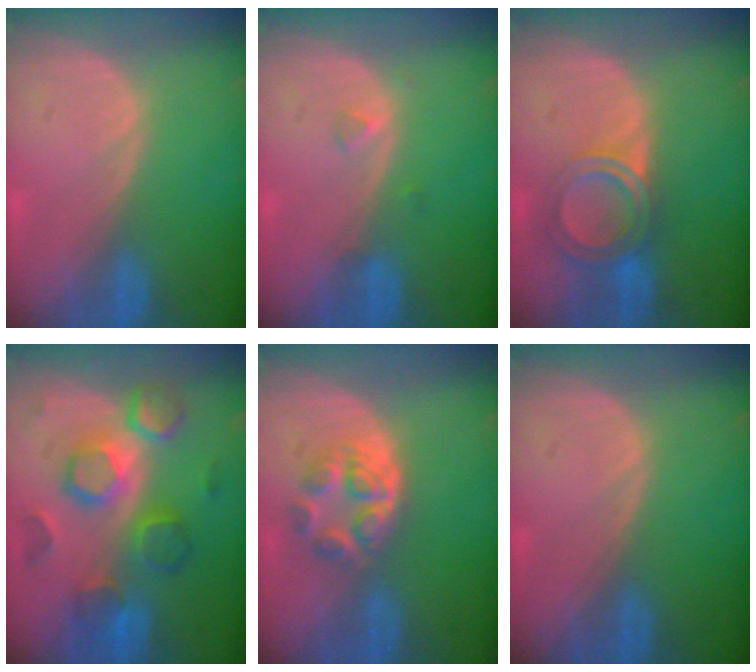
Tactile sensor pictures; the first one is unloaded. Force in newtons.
{"total": 1.2, "press": 1.2, "slide": 0.1}
{"total": 6.2, "press": 5.2, "slide": 3.3}
{"total": 9.5, "press": 9.5, "slide": 0.4}
{"total": 6.3, "press": 5.3, "slide": 3.3}
{"total": 0.0}